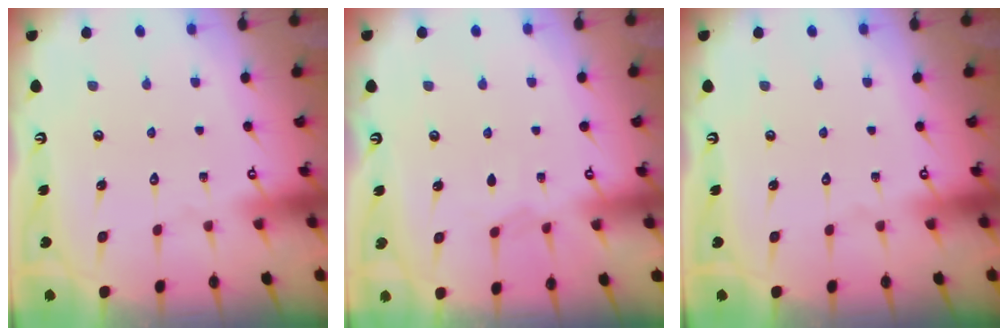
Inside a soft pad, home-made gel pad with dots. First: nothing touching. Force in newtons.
{"total": 2.6, "press": 2.5, "slide": 0.5}
{"total": 0.0}